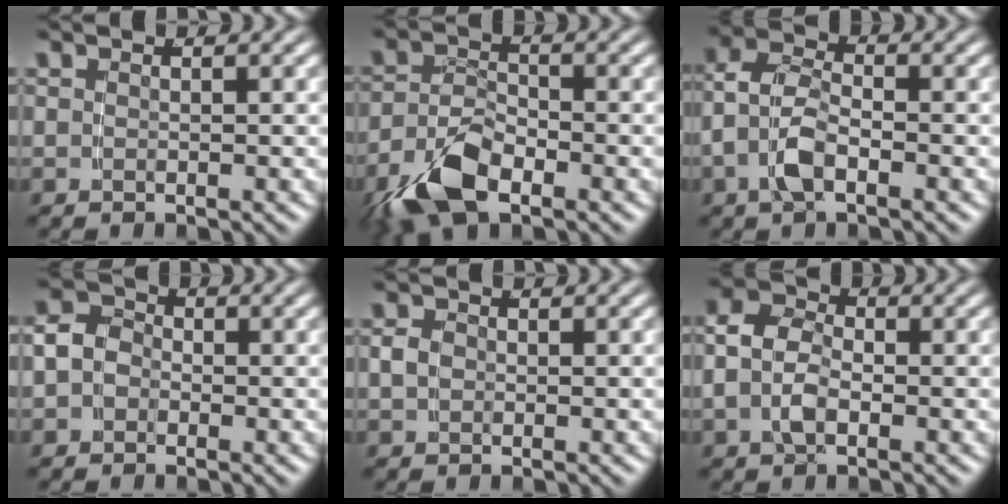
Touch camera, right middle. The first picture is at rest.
{"total": 6.0, "force": [-3.3, 2.9, 4.0], "torque": [-0.068, -0.007, -0.056]}
{"total": 5.8, "force": [-0.9, 4.4, 3.7], "torque": [-0.090, -0.016, -0.021]}
{"total": 4.5, "force": [-0.2, 4.0, 2.0], "torque": [-0.037, -0.007, -0.011]}
{"total": 0.6, "force": [-0.1, 0.4, 0.5], "torque": [-0.008, 0.001, 0.001]}
{"total": 6.4, "force": [0.0, 5.2, 3.8], "torque": [-0.078, 0.003, -0.014]}